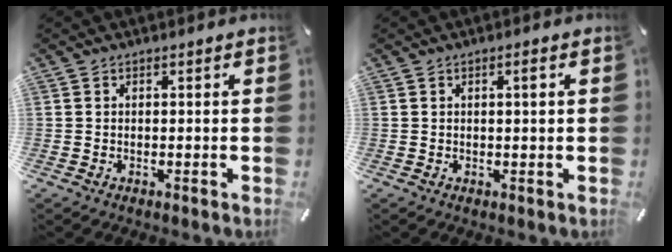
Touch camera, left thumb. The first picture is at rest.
{"total": 1.6, "force": [0.5, 0.3, 1.5], "torque": [-0.021, -0.002, 0.005]}